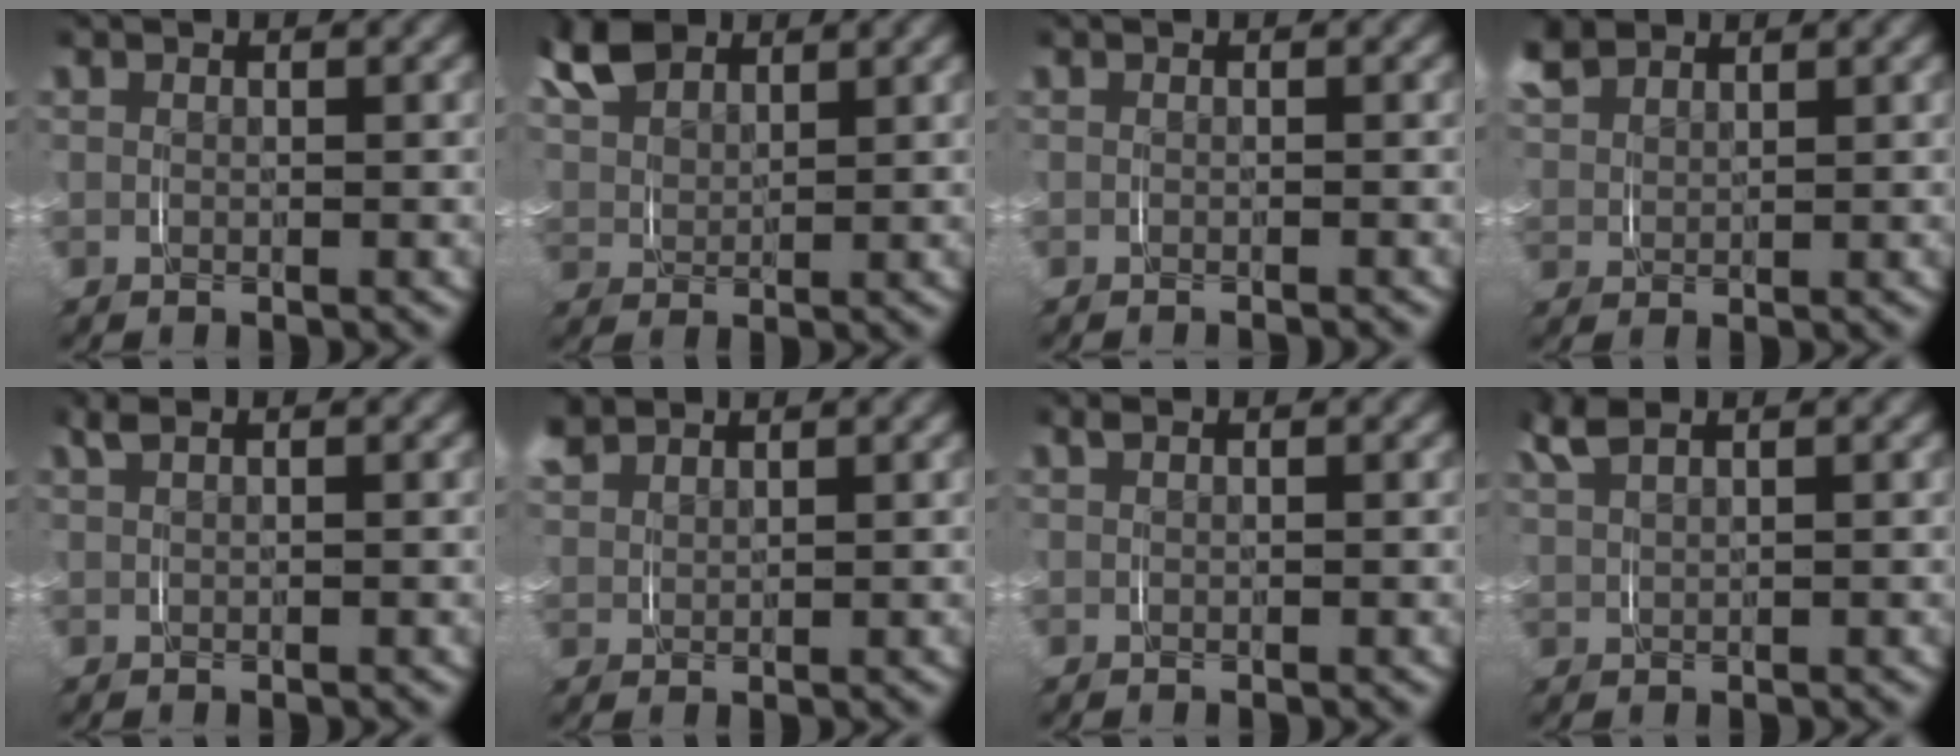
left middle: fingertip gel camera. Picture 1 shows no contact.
{"total": 5.5, "force": [3.1, 3.3, 3.1], "torque": [-0.086, -0.004, 0.062]}
{"total": 0.8, "force": [-0.8, -0.1, 0.1], "torque": [-0.003, 0.001, -0.015]}
{"total": 2.5, "force": [2.1, 1.1, 0.9], "torque": [-0.039, 0.002, 0.045]}
{"total": 0.9, "force": [0.7, 0.2, 0.6], "torque": [-0.018, 0.006, 0.012]}
{"total": 1.8, "force": [1.7, 0.5, 0.4], "torque": [-0.020, 0.003, 0.038]}
{"total": 0.0}
{"total": 2.2, "force": [1.8, 0.6, 1.1], "torque": [-0.038, 0.005, 0.035]}